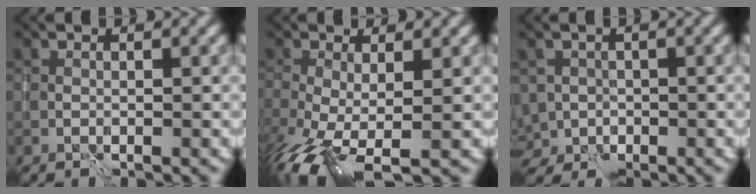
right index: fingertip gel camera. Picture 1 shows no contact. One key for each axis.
{"total": 6.7, "fx": -2.8, "fy": 3.1, "fz": 5.2, "tx": -0.122, "ty": -0.031, "tz": -0.050}
{"total": 3.8, "fx": -1.9, "fy": 3.2, "fz": 0.8, "tx": 0.000, "ty": -0.009, "tz": -0.033}